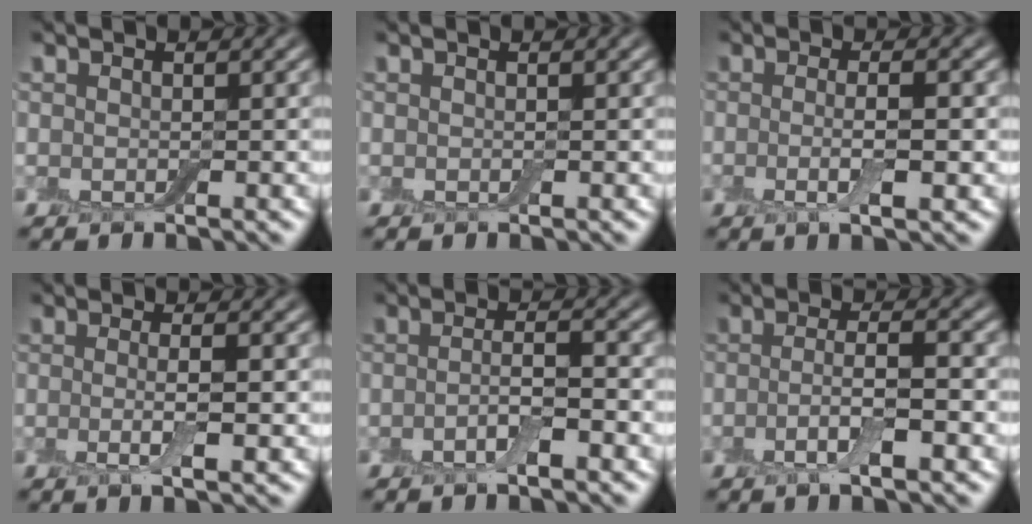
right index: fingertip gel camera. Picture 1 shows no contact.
{"total": 0.0}
{"total": 3.4, "force": [-0.4, 0.7, 3.3], "torque": [-0.060, -0.008, -0.007]}
{"total": 3.0, "force": [-0.3, 0.6, 2.9], "torque": [-0.055, -0.009, -0.006]}
{"total": 2.7, "force": [-1.1, 0.5, 2.4], "torque": [-0.045, 0.006, -0.026]}
{"total": 4.0, "force": [-1.2, 0.8, 3.7], "torque": [-0.068, 0.003, -0.027]}